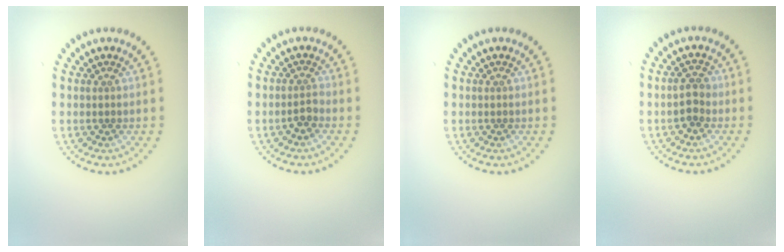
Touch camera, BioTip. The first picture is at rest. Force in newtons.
{"total": 1.3, "press": 0.9, "slide": 0.9}
{"total": 0.0}
{"total": 1.7, "press": 1.7, "slide": 0.3}